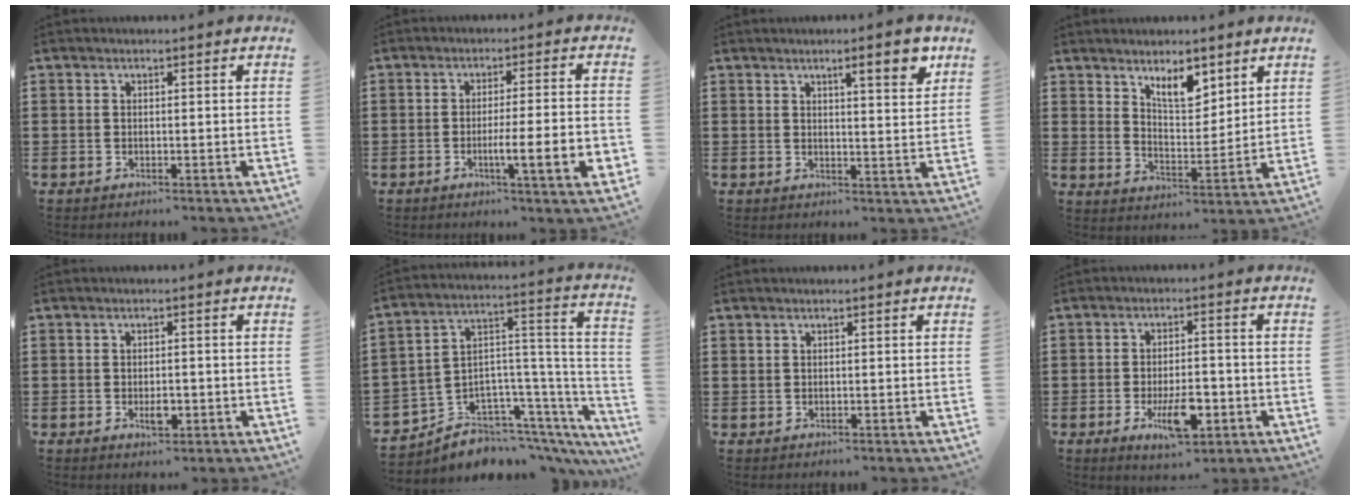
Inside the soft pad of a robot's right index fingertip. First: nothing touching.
{"total": 7.9, "force": [-2.3, 0.4, 7.5], "torque": [-0.120, -0.010, -0.038]}
{"total": 5.5, "force": [3.5, 0.7, 4.2], "torque": [-0.057, -0.008, 0.051]}
{"total": 6.7, "force": [4.9, 2.8, 3.6], "torque": [-0.062, -0.016, 0.086]}
{"total": 2.5, "force": [-0.7, 1.2, 2.1], "torque": [-0.039, 0.002, -0.011]}
{"total": 4.7, "force": [-2.9, 3.6, 0.3], "torque": [-0.017, -0.023, -0.050]}
{"total": 0.6, "force": [0.4, 0.4, 0.0], "torque": [-0.003, 0.002, 0.008]}
{"total": 7.5, "force": [-2.8, 3.1, 6.2], "torque": [-0.108, -0.004, -0.048]}